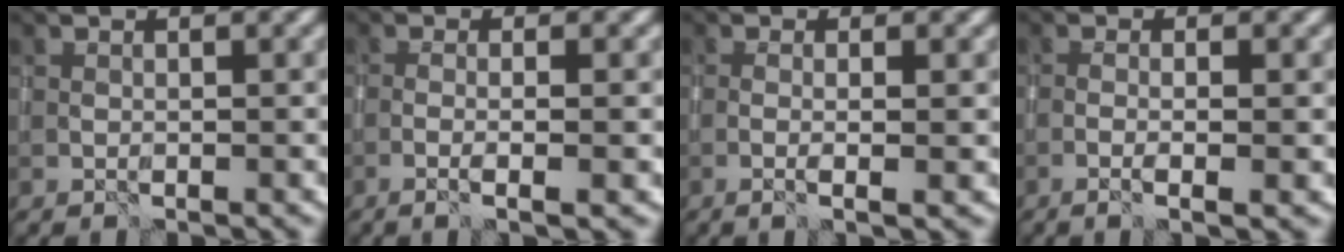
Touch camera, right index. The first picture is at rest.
{"total": 3.0, "force": [-0.9, 0.4, 2.9], "torque": [-0.045, 0.002, -0.022]}
{"total": 2.3, "force": [-0.2, 0.2, 2.3], "torque": [-0.038, 0.002, -0.009]}
{"total": 2.4, "force": [-0.7, 0.3, 2.3], "torque": [-0.042, 0.002, -0.018]}